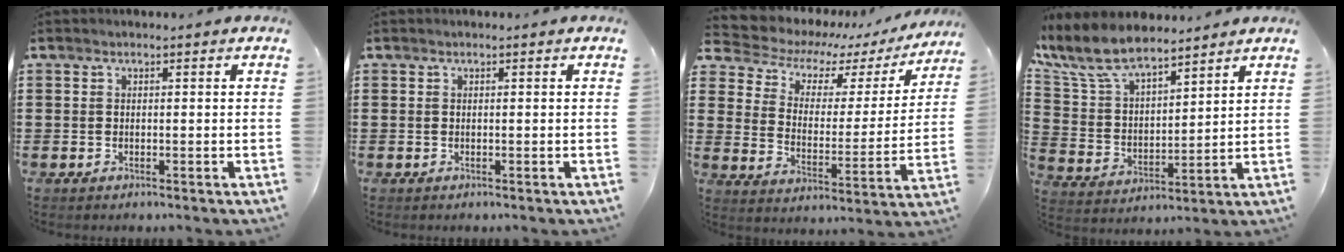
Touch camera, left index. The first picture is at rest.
{"total": 0.0}
{"total": 5.1, "force": [3.5, 3.2, 1.8], "torque": [-0.060, -0.024, 0.056]}
{"total": 9.5, "force": [8.3, 2.7, 3.8], "torque": [-0.112, -0.040, 0.150]}